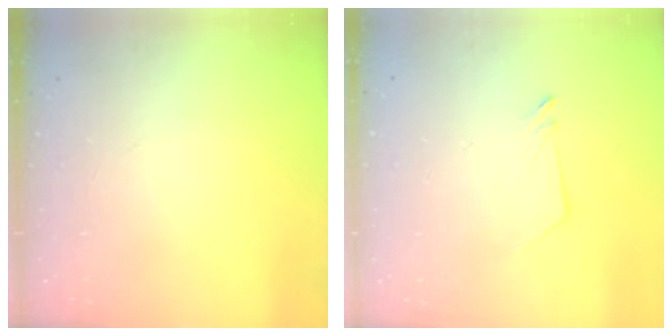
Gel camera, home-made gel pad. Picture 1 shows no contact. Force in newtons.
{"total": 2.6, "press": 2.6, "slide": 0.3}